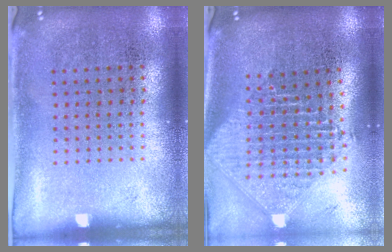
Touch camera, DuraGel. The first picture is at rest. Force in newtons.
{"total": 2.4, "press": 1.9, "slide": 1.5}